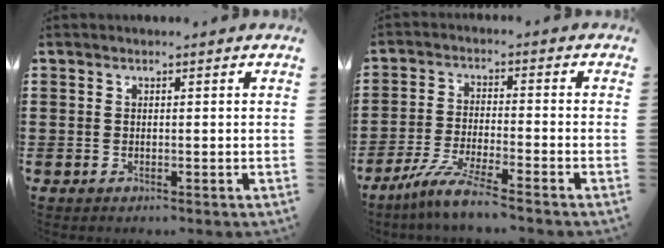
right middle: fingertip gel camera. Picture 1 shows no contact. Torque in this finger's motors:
{"motor_torque": [1.77, -0.37, 0.40, 0.13]}